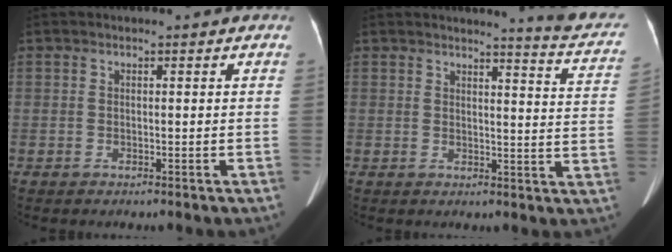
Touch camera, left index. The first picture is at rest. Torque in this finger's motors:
{"motor_torque": [0.45, -0.93, -0.03, 0.03]}